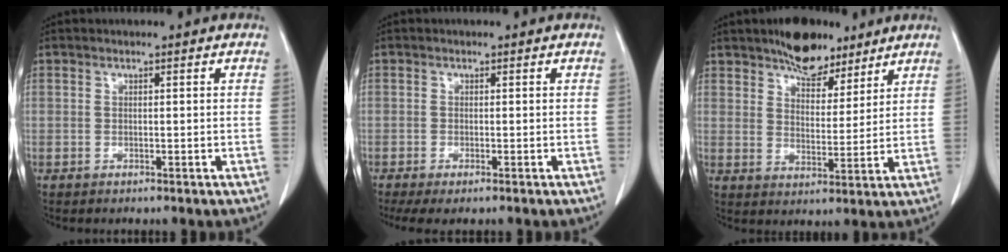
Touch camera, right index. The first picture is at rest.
{"total": 3.7, "force": [-2.7, 0.7, 2.5], "torque": [-0.038, -0.010, -0.042]}
{"total": 8.8, "force": [6.8, 4.0, 3.9], "torque": [-0.054, 0.003, 0.111]}